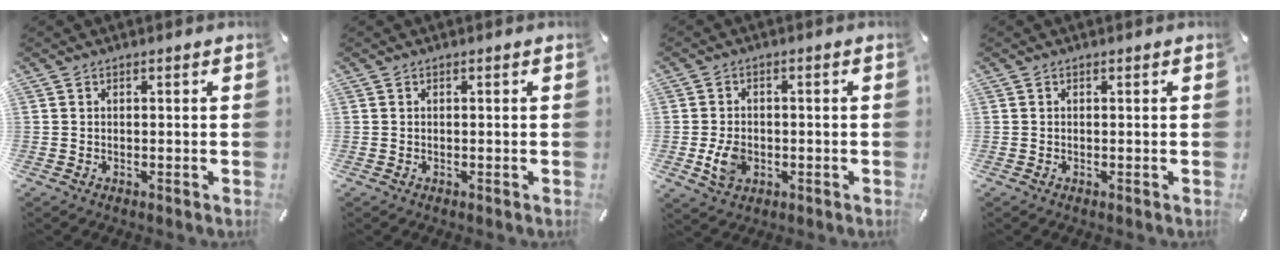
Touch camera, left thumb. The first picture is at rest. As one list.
[{"total": 0.0}, {"total": 5.5, "force": [-1.1, 4.2, 3.4], "torque": [-0.068, -0.007, -0.024]}, {"total": 0.0}]